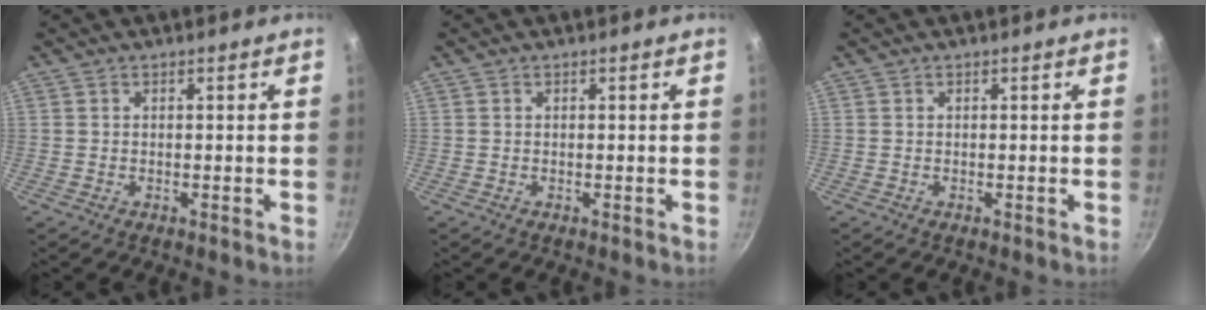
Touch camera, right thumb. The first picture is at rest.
{"total": 0.0}
{"total": 0.0}